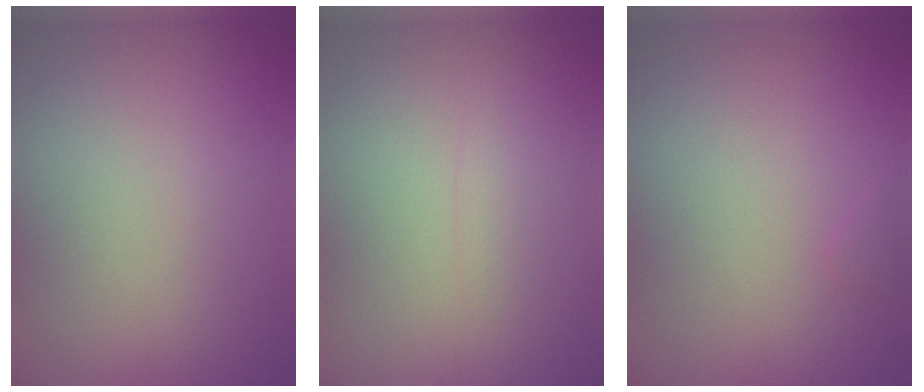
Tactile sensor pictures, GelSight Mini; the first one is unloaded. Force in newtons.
{"total": 0.7, "press": 0.7, "slide": 0.1}
{"total": 0.6, "press": 0.6, "slide": 0.1}